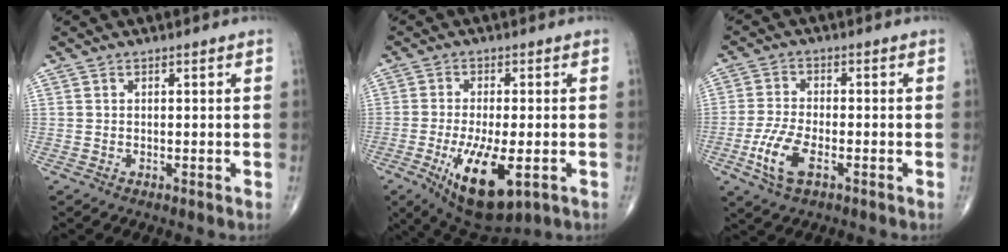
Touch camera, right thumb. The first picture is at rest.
{"total": 13.4, "force": [-4.6, 5.1, 11.6], "torque": [-0.201, -0.014, -0.061]}
{"total": 7.7, "force": [-3.1, 3.3, 6.2], "torque": [-0.141, 0.007, -0.058]}